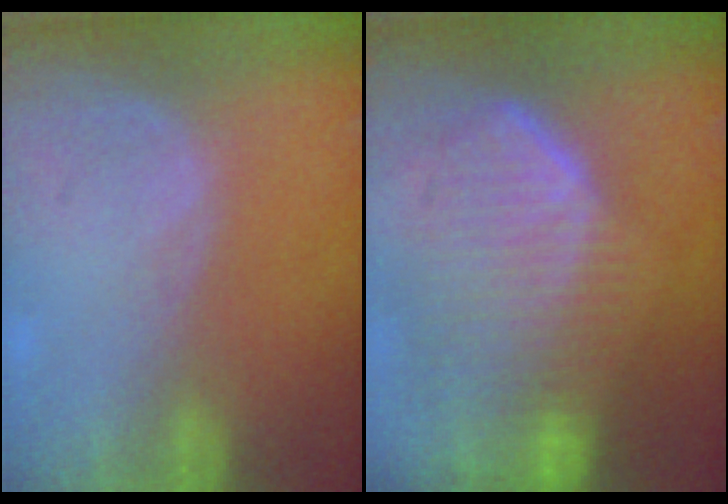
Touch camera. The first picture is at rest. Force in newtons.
{"total": 10.8, "press": 9.4, "slide": 5.3}